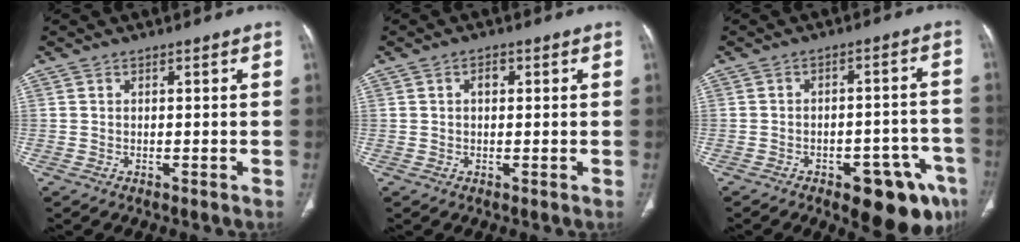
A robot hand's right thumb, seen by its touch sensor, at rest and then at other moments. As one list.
[{"total": 1.9, "force": [0.6, 1.2, 1.3], "torque": [-0.018, 0.007, 0.006]}, {"total": 14.7, "force": [-8.1, 6.3, 10.5], "torque": [-0.081, 0.049, -0.096]}]